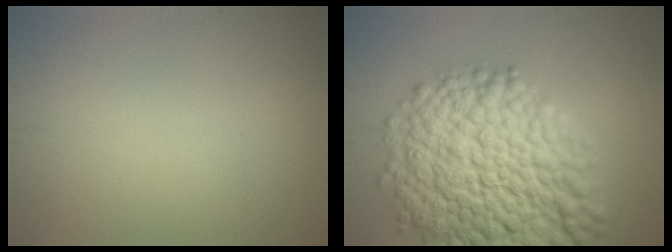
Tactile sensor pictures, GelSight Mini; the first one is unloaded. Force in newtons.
{"total": 15.1, "press": 15.0, "slide": 0.6}